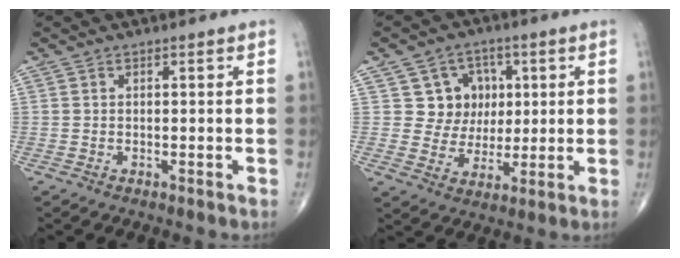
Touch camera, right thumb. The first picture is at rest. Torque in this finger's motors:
{"motor_torque": [-0.51, 0.67, 0.01, 0.07, 0.08]}